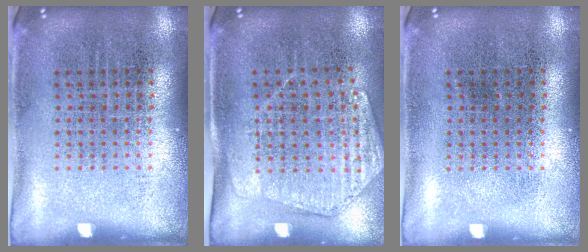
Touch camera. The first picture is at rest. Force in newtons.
{"total": 1.6, "press": 1.5, "slide": 0.6}
{"total": 0.0}